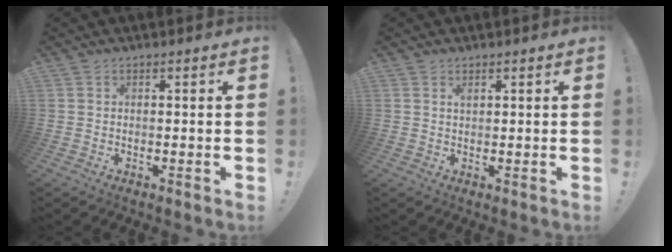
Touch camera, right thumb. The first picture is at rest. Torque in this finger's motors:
{"motor_torque": [0.54, 0.23, 0.27, 0.06, 0.00]}